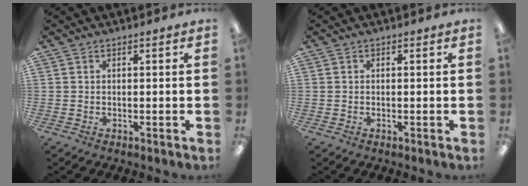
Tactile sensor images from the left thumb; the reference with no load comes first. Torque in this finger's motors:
{"motor_torque": [0.00, 0.00, 0.12, 0.04, 0.00]}